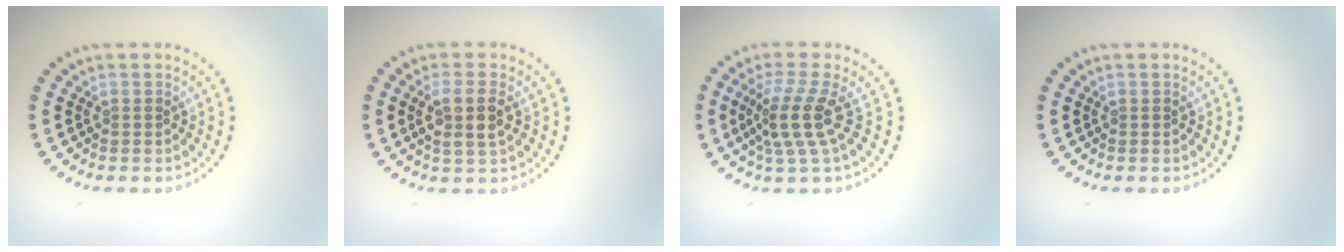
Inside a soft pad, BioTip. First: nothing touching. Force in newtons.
{"total": 2.8, "press": 2.6, "slide": 1.0}
{"total": 3.8, "press": 2.7, "slide": 2.7}
{"total": 0.0}